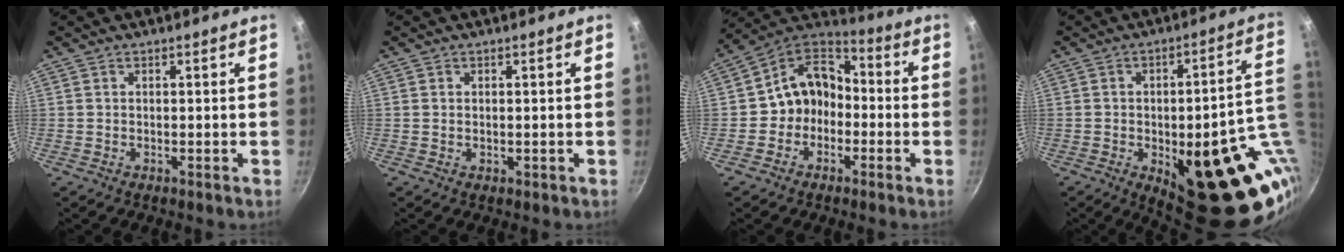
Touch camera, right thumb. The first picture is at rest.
{"total": 0.7, "force": [0.0, 0.4, 0.5], "torque": [-0.006, 0.000, 0.000]}
{"total": 11.2, "force": [-2.4, 9.3, 5.8], "torque": [-0.064, 0.058, -0.059]}
{"total": 27.6, "force": [-6.8, 11.1, 24.3], "torque": [-0.245, 0.003, -0.075]}